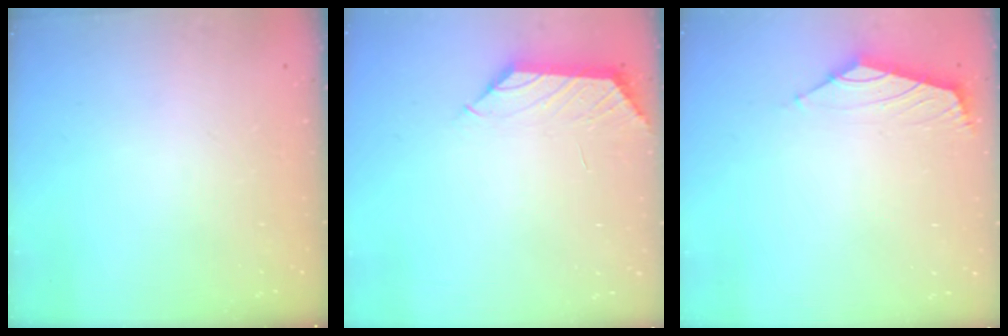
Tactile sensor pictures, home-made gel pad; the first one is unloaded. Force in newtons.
{"total": 1.5, "press": 1.3, "slide": 0.6}
{"total": 1.7, "press": 1.5, "slide": 0.7}